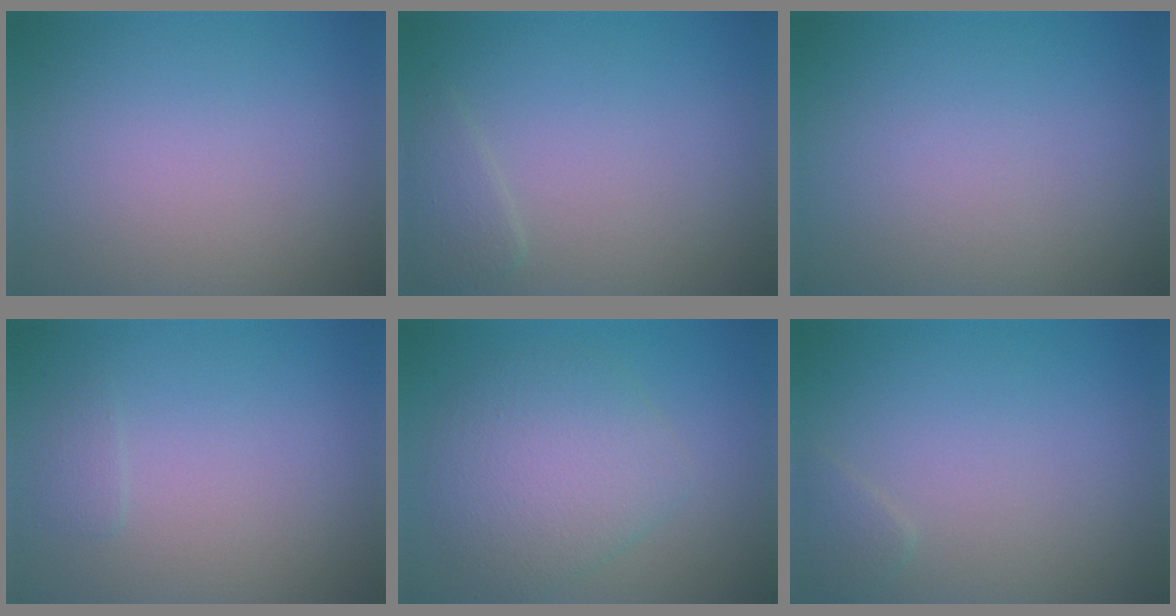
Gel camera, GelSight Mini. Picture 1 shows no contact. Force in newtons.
{"total": 1.4, "press": 1.3, "slide": 0.1}
{"total": 0.0}
{"total": 0.7, "press": 0.7, "slide": 0.2}
{"total": 5.2, "press": 5.2, "slide": 0.1}
{"total": 0.9, "press": 0.9, "slide": 0.1}